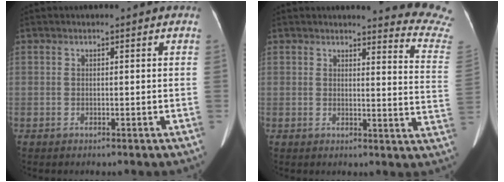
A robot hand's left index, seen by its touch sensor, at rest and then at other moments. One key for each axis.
{"total": 12.5, "fx": 12.4, "fy": -1.4, "fz": 1.1, "tx": 0.000, "ty": -0.140, "tz": 0.104}